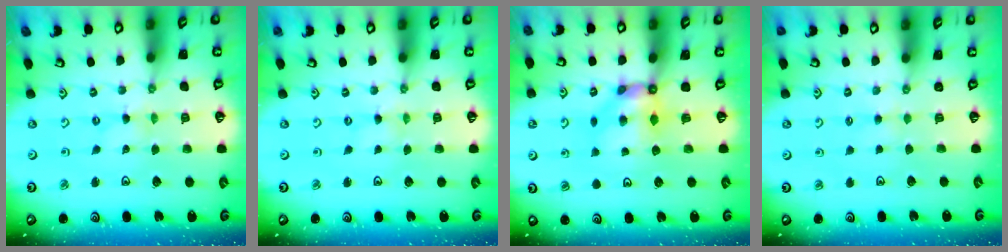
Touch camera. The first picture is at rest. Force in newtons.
{"total": 0.0}
{"total": 6.8, "press": 6.8, "slide": 0.4}
{"total": 1.9, "press": 1.9, "slide": 0.3}